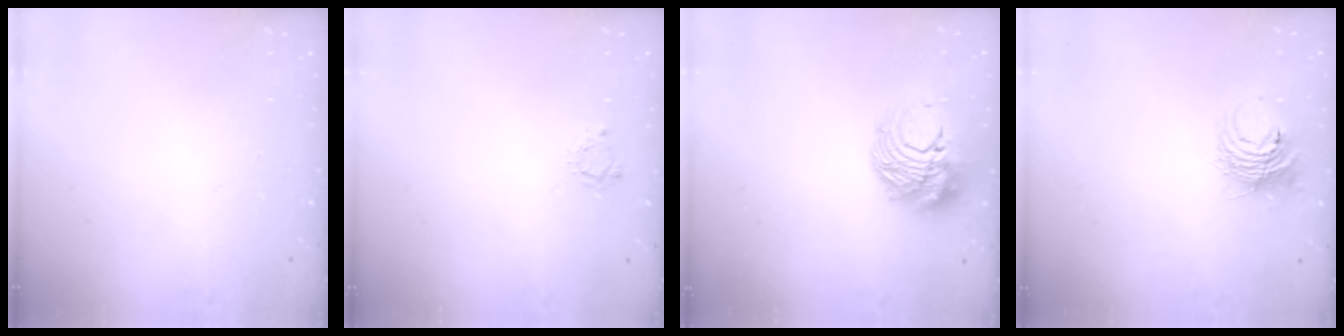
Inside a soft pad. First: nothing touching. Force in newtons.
{"total": 3.7, "press": 3.6, "slide": 0.5}
{"total": 15.5, "press": 15.5, "slide": 1.1}
{"total": 8.2, "press": 8.2, "slide": 1.0}